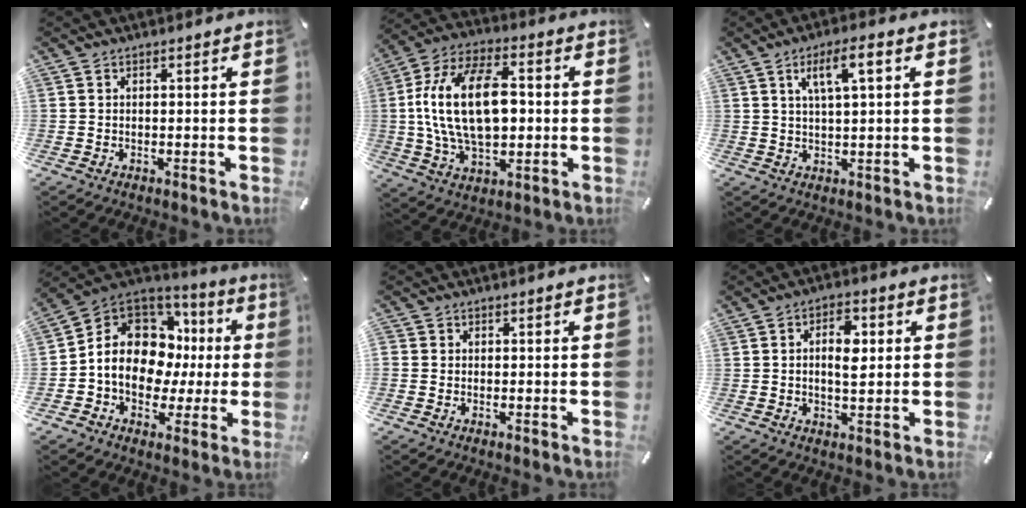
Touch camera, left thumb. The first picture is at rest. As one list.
[{"total": 20.3, "force": [1.0, 12.1, 16.3], "torque": [-0.333, 0.004, 0.011]}, {"total": 7.1, "force": [2.7, 1.6, 6.4], "torque": [-0.122, 0.000, 0.042]}, {"total": 14.0, "force": [0.8, 11.3, 8.1], "torque": [-0.159, -0.014, 0.019]}, {"total": 0.8, "force": [-0.2, 0.8, 0.1], "torque": [0.000, 0.005, -0.007]}, {"total": 6.7, "force": [0.9, 3.7, 5.5], "torque": [-0.077, 0.000, 0.009]}]